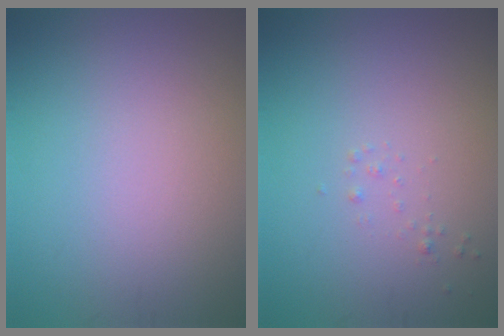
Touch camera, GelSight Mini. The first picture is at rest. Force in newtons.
{"total": 0.5, "press": 0.5, "slide": 0.0}